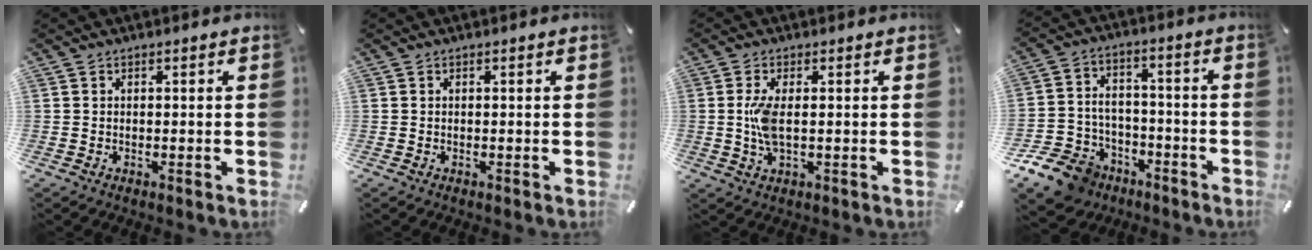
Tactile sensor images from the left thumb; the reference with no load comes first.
{"total": 0.0}
{"total": 5.9, "force": [0.2, 2.0, 5.6], "torque": [-0.132, -0.008, -0.003]}
{"total": 12.6, "force": [-8.6, 8.4, 3.9], "torque": [-0.081, 0.060, -0.155]}